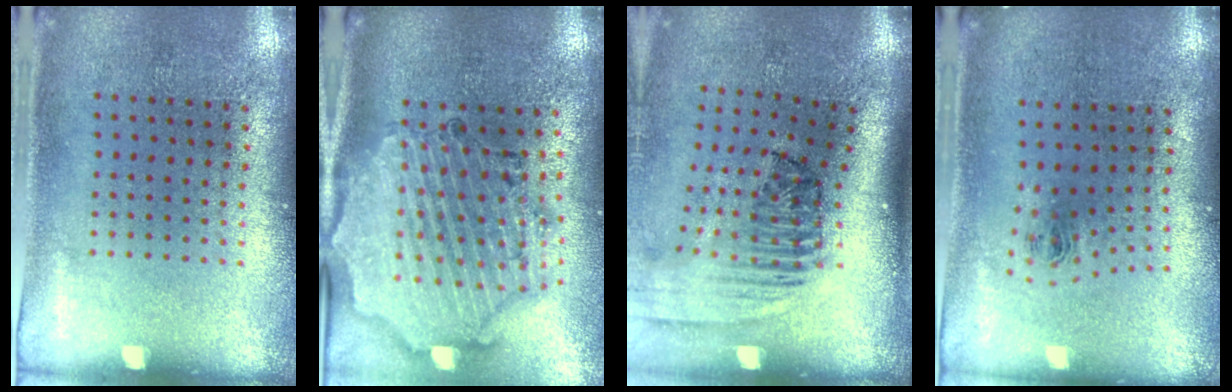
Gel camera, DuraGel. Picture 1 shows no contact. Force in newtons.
{"total": 2.4, "press": 2.3, "slide": 0.7}
{"total": 2.4, "press": 1.5, "slide": 1.8}
{"total": 0.9, "press": 0.4, "slide": 0.8}